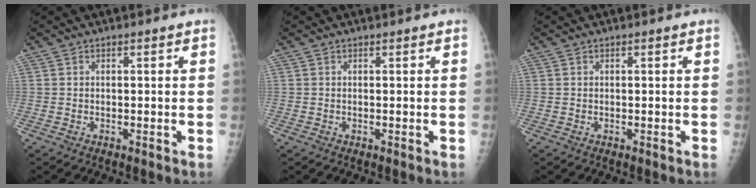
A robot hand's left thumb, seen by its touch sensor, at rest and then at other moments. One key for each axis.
{"total": 0.0}
{"total": 0.0}